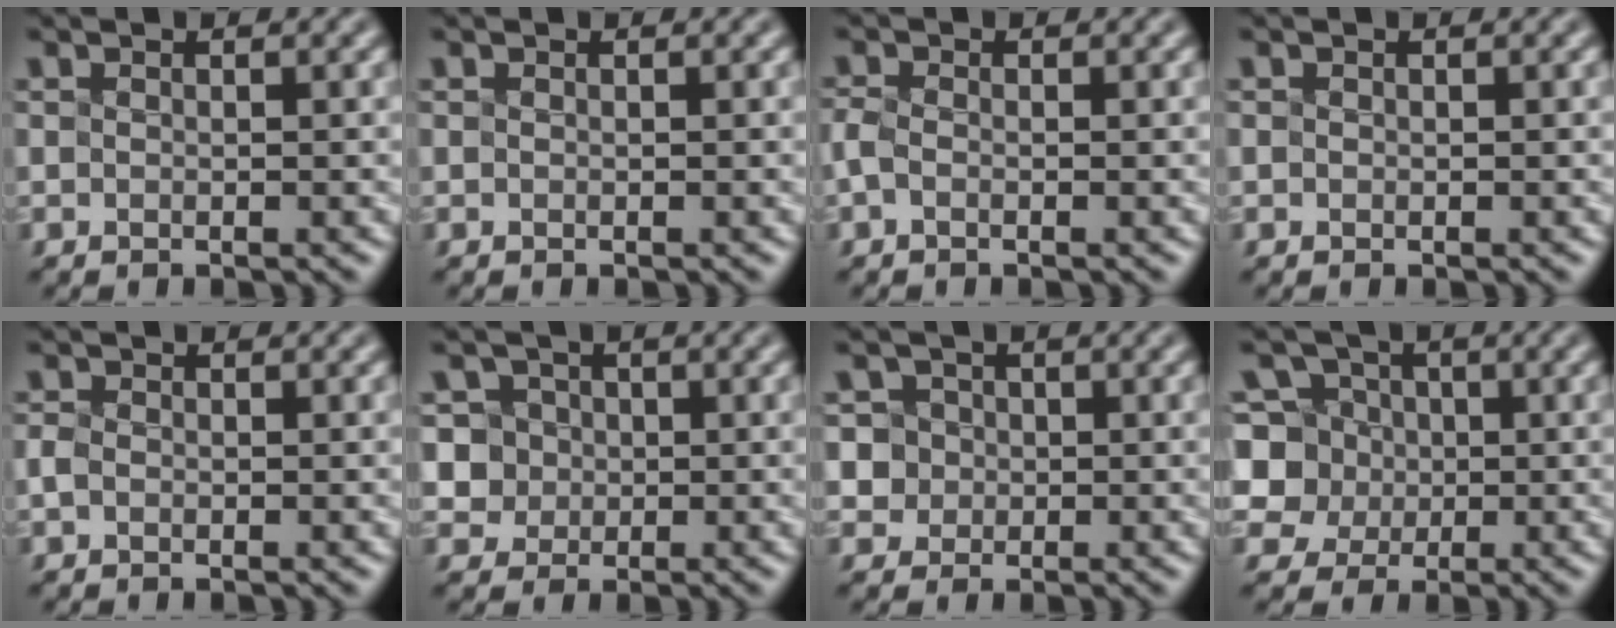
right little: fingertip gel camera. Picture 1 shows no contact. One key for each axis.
{"total": 0.0}
{"total": 1.3, "fx": -0.4, "fy": 0.9, "fz": 0.9, "tx": -0.024, "ty": 0.003, "tz": -0.014}
{"total": 0.0}
{"total": 1.1, "fx": -0.2, "fy": 0.9, "fz": 0.6, "tx": -0.012, "ty": 0.001, "tz": -0.008}
{"total": 5.1, "fx": 1.1, "fy": 4.8, "fz": 1.5, "tx": -0.014, "ty": 0.034, "tz": 0.003}
{"total": 4.3, "fx": 0.7, "fy": 4.1, "fz": 1.3, "tx": -0.008, "ty": 0.035, "tz": -0.001}
{"total": 5.9, "fx": 0.7, "fy": 5.4, "fz": 2.2, "tx": -0.036, "ty": 0.027, "tz": -0.010}